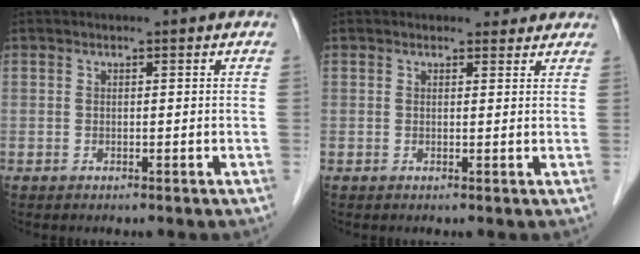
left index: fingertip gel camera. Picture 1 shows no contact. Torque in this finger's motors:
{"motor_torque": [1.11, -1.03, 0.06, -0.01]}